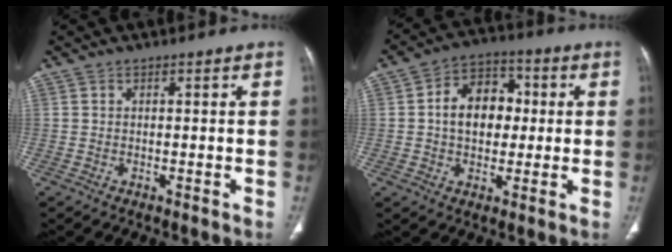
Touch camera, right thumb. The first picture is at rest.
{"total": 11.4, "force": [0.9, 8.4, 7.7], "torque": [-0.086, 0.022, 0.007]}